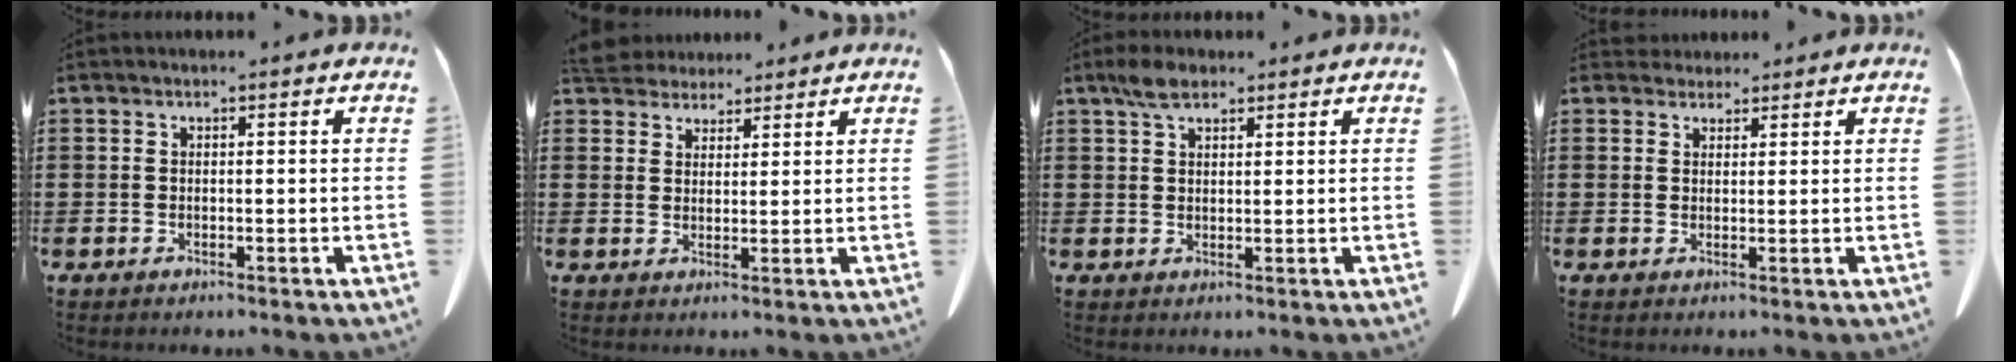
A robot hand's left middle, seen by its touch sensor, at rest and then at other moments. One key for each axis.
{"total": 4.3, "fx": 4.1, "fy": 1.3, "fz": 0.5, "tx": -0.026, "ty": -0.009, "tz": 0.078}
{"total": 3.8, "fx": 2.6, "fy": 1.5, "fz": 2.2, "tx": -0.051, "ty": 0.005, "tz": 0.049}
{"total": 2.2, "fx": 2.0, "fy": 0.9, "fz": 0.1, "tx": 0.000, "ty": -0.001, "tz": 0.039}